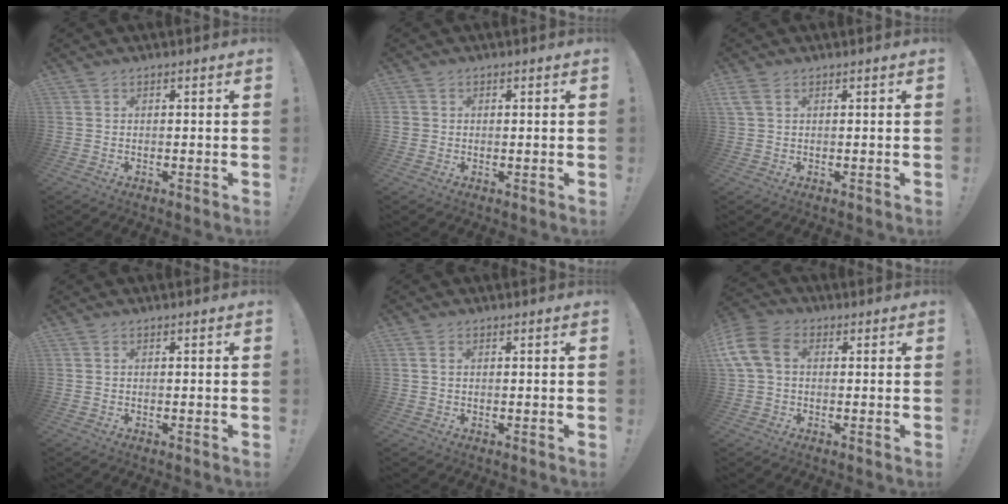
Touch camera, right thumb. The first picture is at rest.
{"total": 1.5, "force": [0.2, 1.5, 0.3], "torque": [-0.001, 0.002, 0.004]}
{"total": 3.0, "force": [1.3, 1.5, 2.3], "torque": [-0.047, 0.005, 0.027]}
{"total": 0.0}
{"total": 0.8, "force": [0.4, 0.5, 0.6], "torque": [-0.007, 0.001, 0.005]}
{"total": 10.9, "force": [1.8, 7.5, 7.7], "torque": [-0.164, 0.010, 0.040]}